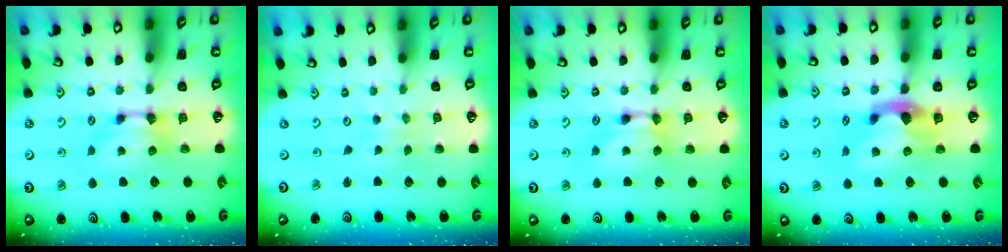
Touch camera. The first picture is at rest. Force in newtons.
{"total": 4.3, "press": 4.3, "slide": 0.1}
{"total": 1.5, "press": 1.5, "slide": 0.2}
{"total": 2.7, "press": 2.4, "slide": 1.3}